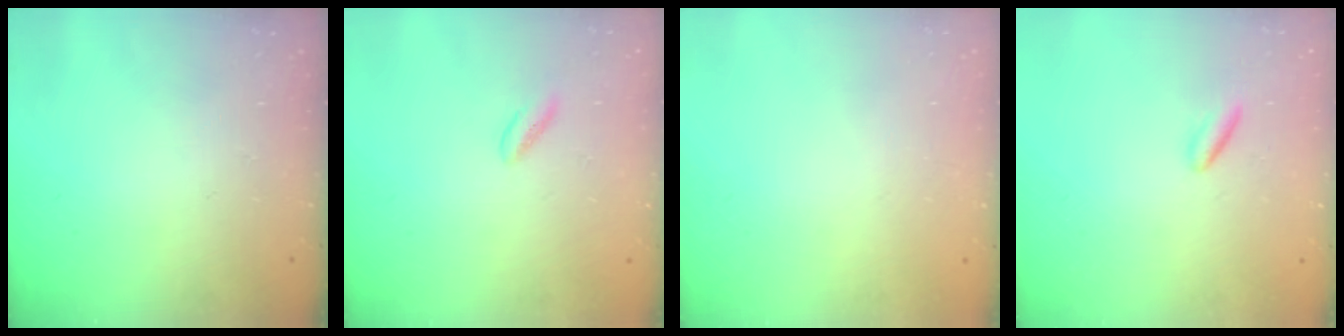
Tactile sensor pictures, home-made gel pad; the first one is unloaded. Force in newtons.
{"total": 1.3, "press": 1.1, "slide": 0.6}
{"total": 2.2, "press": 2.2, "slide": 0.1}
{"total": 1.7, "press": 1.5, "slide": 0.7}